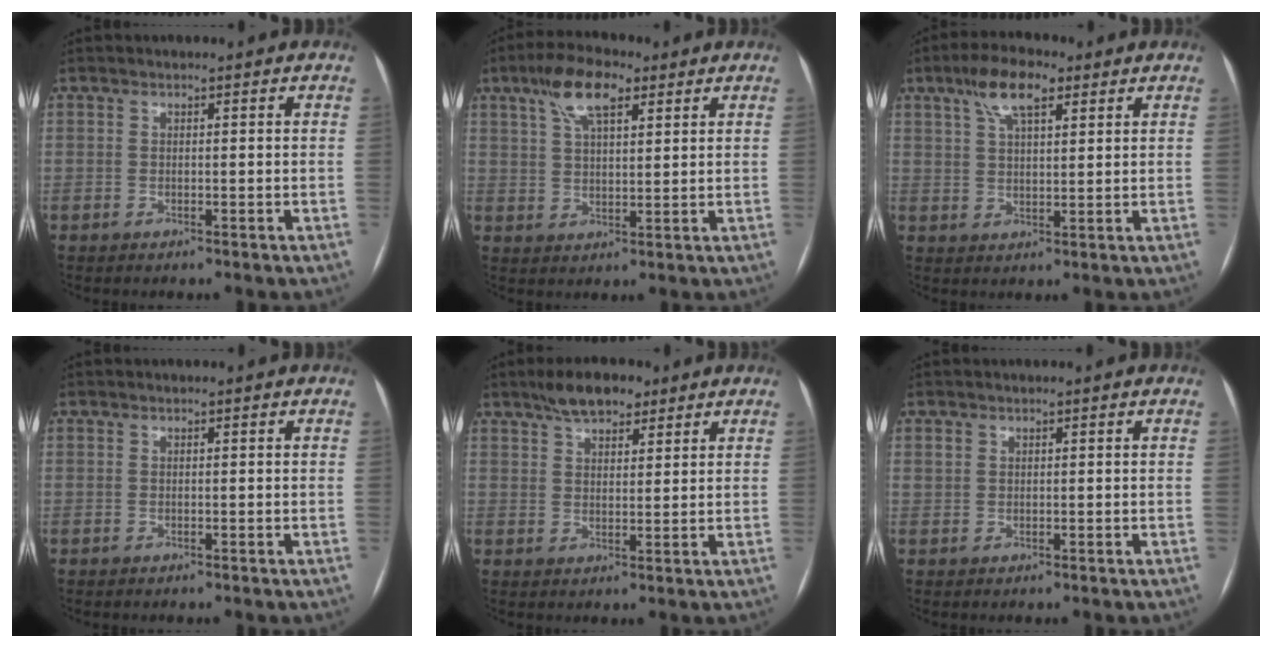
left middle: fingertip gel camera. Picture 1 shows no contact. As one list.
[{"total": 8.3, "force": [4.7, 2.9, 6.2], "torque": [-0.125, 0.019, 0.085]}, {"total": 7.4, "force": [4.2, 2.4, 5.6], "torque": [-0.112, 0.018, 0.076]}, {"total": 0.0}, {"total": 6.6, "force": [4.8, 2.6, 3.6], "torque": [-0.063, 0.013, 0.081]}, {"total": 0.9, "force": [0.5, 0.8, 0.2], "torque": [0.002, 0.006, 0.008]}]